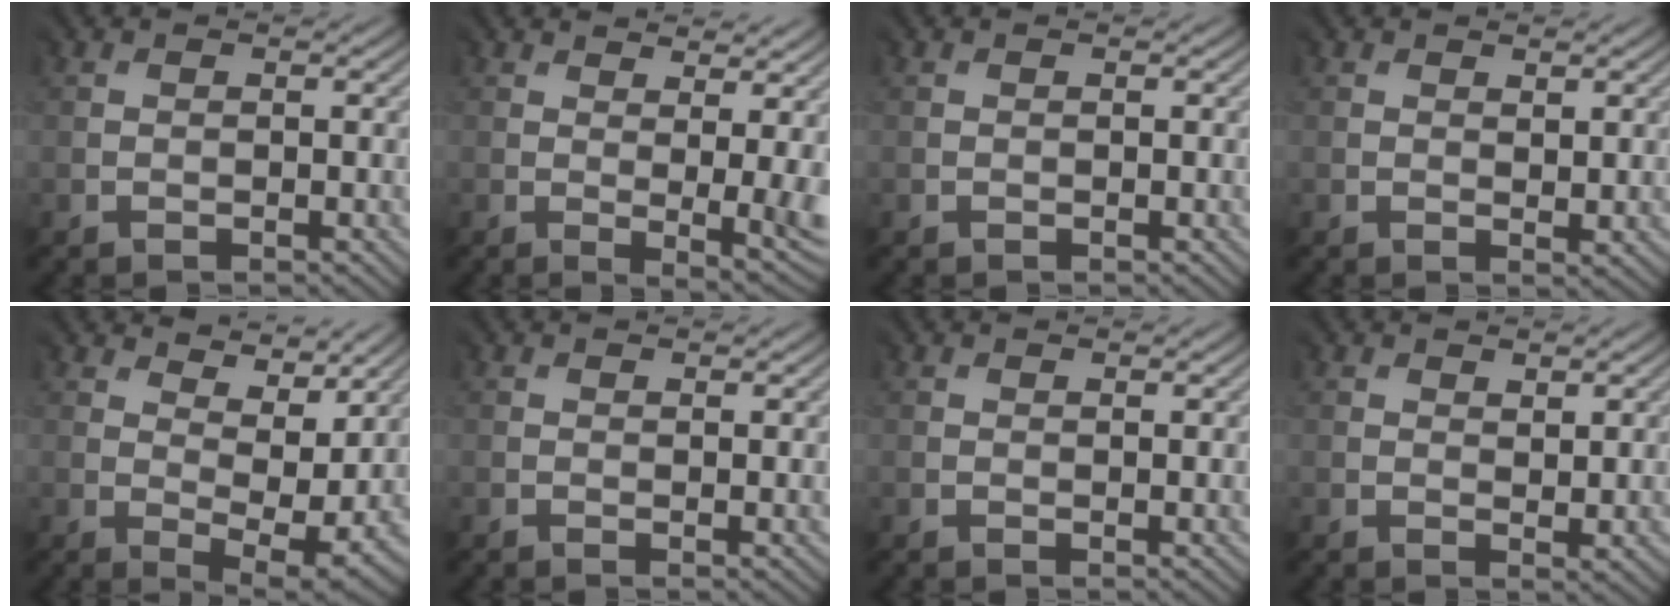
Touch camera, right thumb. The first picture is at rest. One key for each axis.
{"total": 8.9, "fx": 2.2, "fy": 3.4, "fz": 7.9, "tx": -0.098, "ty": 0.022, "tz": 0.053}
{"total": 0.0}
{"total": 1.4, "fx": 1.0, "fy": 0.7, "fz": 0.7, "tx": -0.017, "ty": -0.003, "tz": 0.022}
{"total": 8.8, "fx": 6.1, "fy": 3.7, "fz": 5.2, "tx": -0.103, "ty": -0.005, "tz": 0.097}
{"total": 1.2, "fx": 0.5, "fy": 0.2, "fz": 1.1, "tx": -0.024, "ty": 0.000, "tz": 0.008}
{"total": 1.0, "fx": 0.6, "fy": 0.2, "fz": 0.8, "tx": -0.018, "ty": -0.001, "tz": 0.010}
{"total": 1.9, "fx": 1.5, "fy": 0.8, "fz": 0.9, "tx": -0.022, "ty": -0.002, "tz": 0.032}